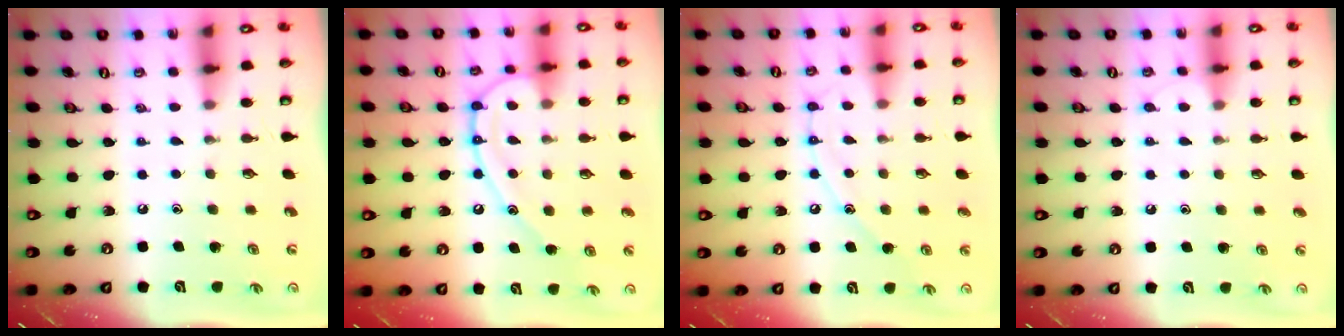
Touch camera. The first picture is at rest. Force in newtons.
{"total": 13.7, "press": 13.6, "slide": 1.4}
{"total": 9.2, "press": 9.2, "slide": 0.8}
{"total": 5.0, "press": 5.0, "slide": 0.6}